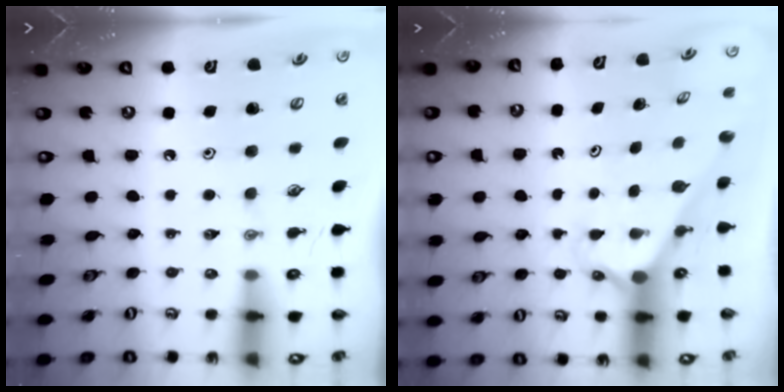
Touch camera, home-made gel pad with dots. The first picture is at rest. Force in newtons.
{"total": 2.7, "press": 2.7, "slide": 0.1}